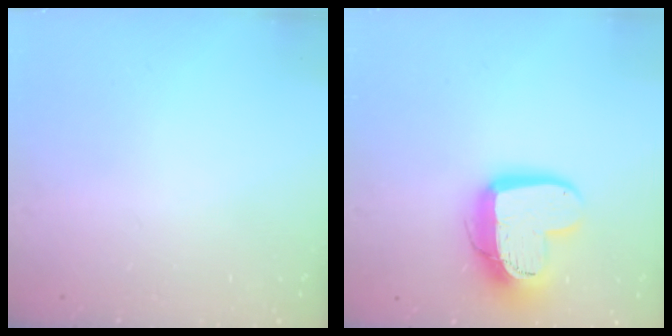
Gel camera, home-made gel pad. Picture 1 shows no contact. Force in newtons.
{"total": 16.9, "press": 16.9, "slide": 1.4}